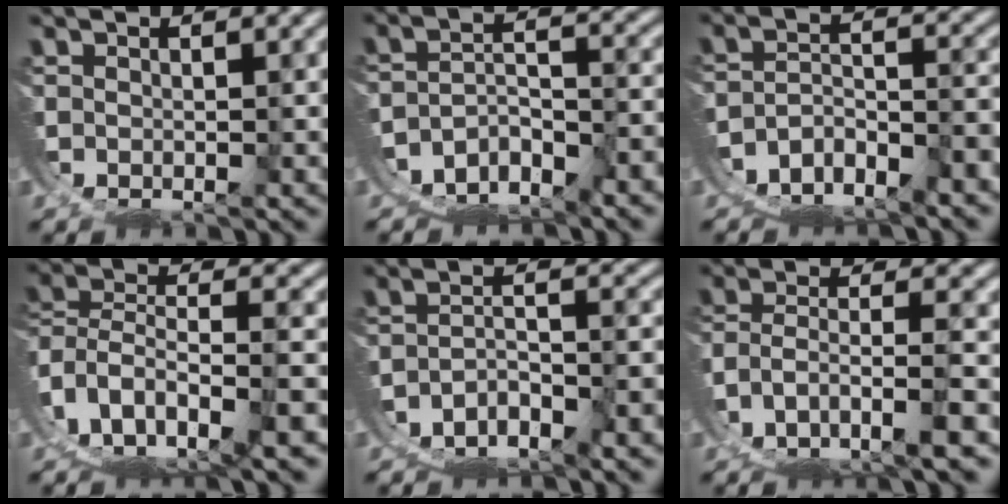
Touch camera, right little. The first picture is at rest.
{"total": 8.3, "force": [-5.7, 5.7, 1.9], "torque": [-0.043, -0.030, -0.093]}
{"total": 10.2, "force": [-6.6, 7.5, 2.3], "torque": [-0.067, -0.037, -0.107]}
{"total": 10.5, "force": [-3.9, 7.5, 6.1], "torque": [-0.147, -0.058, -0.040]}
{"total": 8.3, "force": [-5.6, 5.9, 2.1], "torque": [-0.056, -0.026, -0.090]}
{"total": 8.7, "force": [-5.3, 5.3, 4.4], "torque": [-0.092, -0.044, -0.072]}